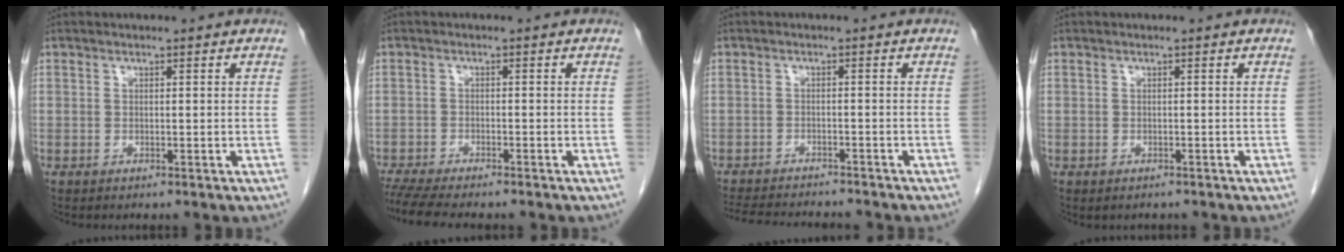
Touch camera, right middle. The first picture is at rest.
{"total": 8.5, "force": [-7.4, 1.0, 4.1], "torque": [-0.063, -0.014, -0.116]}
{"total": 11.9, "force": [-10.9, 1.9, 4.4], "torque": [-0.075, -0.009, -0.149]}
{"total": 0.9, "force": [-0.7, 0.5, 0.2], "torque": [-0.008, 0.000, -0.009]}